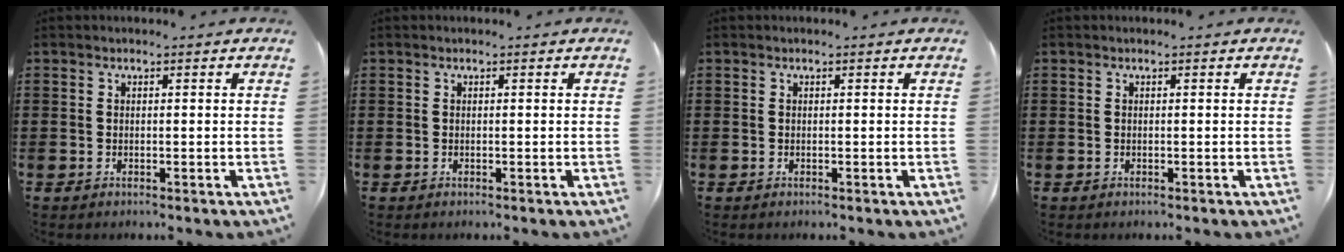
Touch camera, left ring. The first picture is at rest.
{"total": 0.0}
{"total": 0.0}
{"total": 0.0}